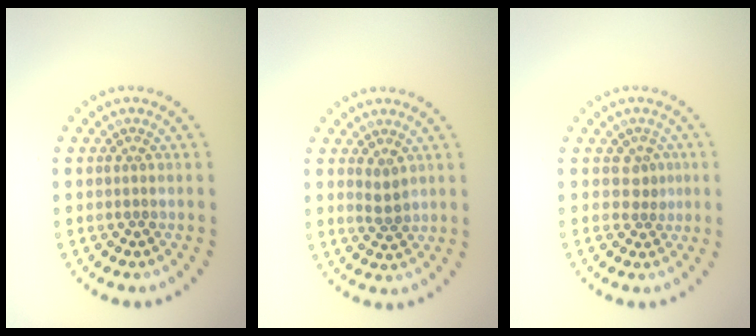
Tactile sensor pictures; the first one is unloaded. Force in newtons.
{"total": 1.4, "press": 1.3, "slide": 0.5}
{"total": 1.8, "press": 1.2, "slide": 1.3}